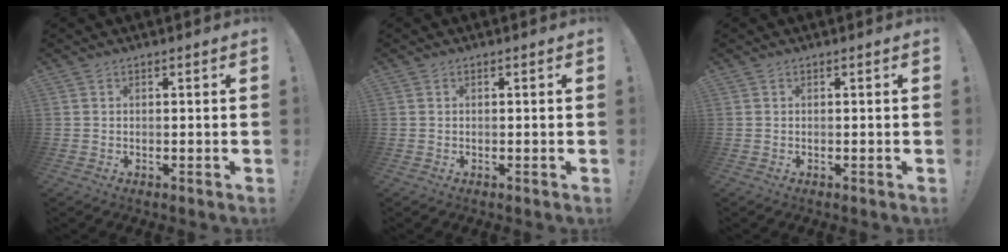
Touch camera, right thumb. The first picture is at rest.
{"total": 0.0}
{"total": 0.0}